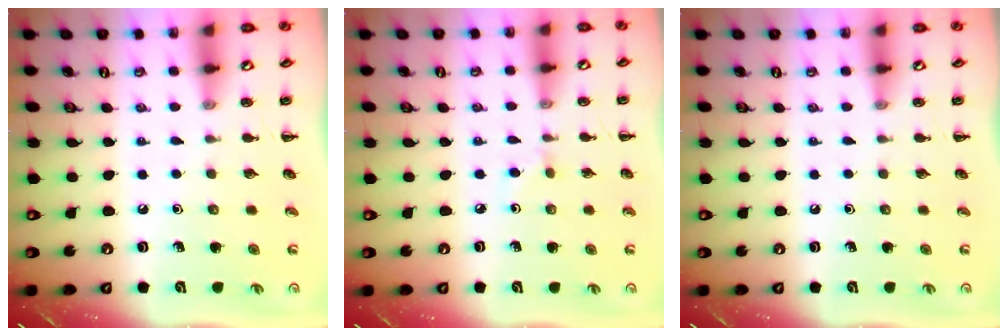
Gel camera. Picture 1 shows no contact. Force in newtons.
{"total": 2.0, "press": 1.8, "slide": 0.8}
{"total": 0.0}